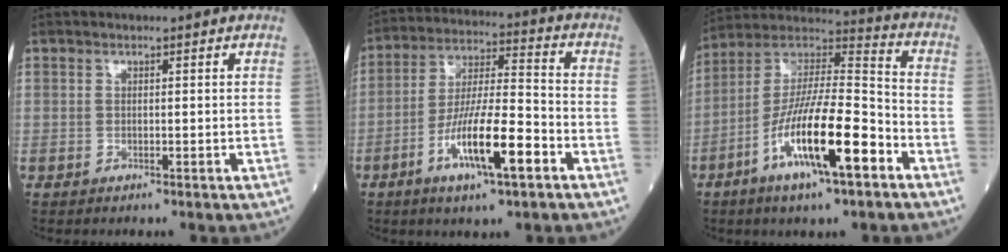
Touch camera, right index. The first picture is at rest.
{"total": 12.9, "force": [-5.7, 1.9, 11.4], "torque": [-0.208, -0.006, -0.102]}
{"total": 17.7, "force": [-7.6, 2.9, 15.7], "torque": [-0.293, -0.006, -0.134]}